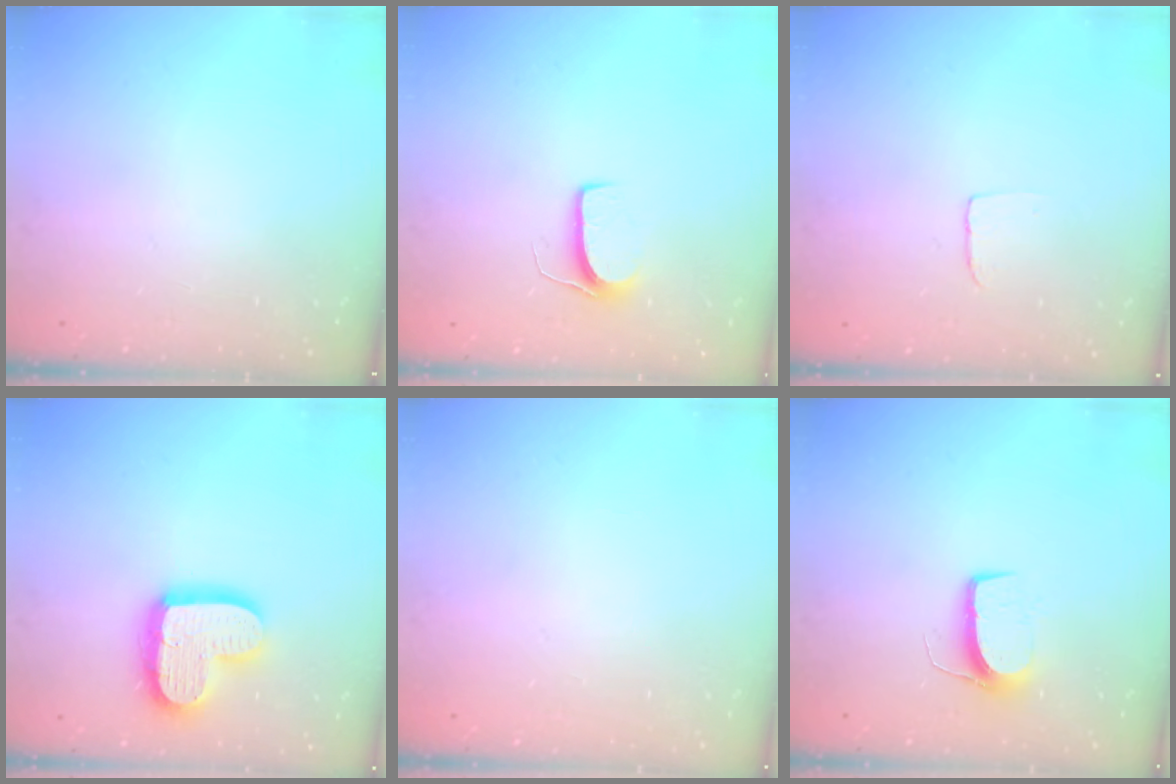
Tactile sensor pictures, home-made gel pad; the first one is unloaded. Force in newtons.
{"total": 6.8, "press": 6.7, "slide": 0.5}
{"total": 2.4, "press": 2.4, "slide": 0.1}
{"total": 15.6, "press": 15.5, "slide": 1.3}
{"total": 0.0}
{"total": 7.8, "press": 7.8, "slide": 0.5}